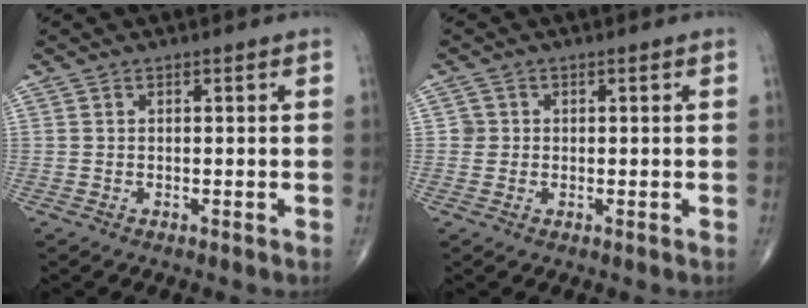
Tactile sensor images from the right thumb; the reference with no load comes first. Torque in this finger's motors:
{"motor_torque": [-0.05, 0.28, 0.10, 0.12, -0.01]}